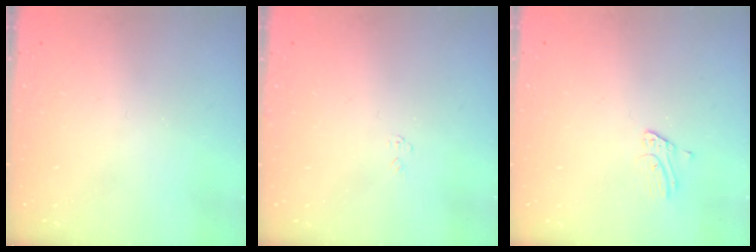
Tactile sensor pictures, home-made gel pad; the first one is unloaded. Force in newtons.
{"total": 3.6, "press": 3.6, "slide": 0.1}
{"total": 2.7, "press": 2.7, "slide": 0.2}